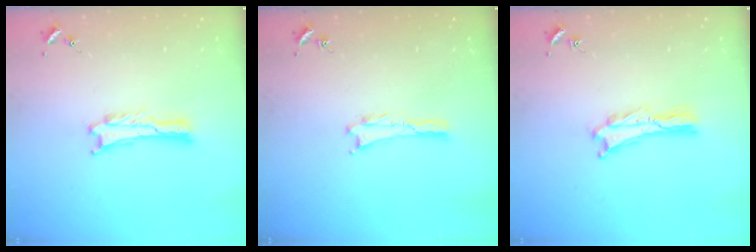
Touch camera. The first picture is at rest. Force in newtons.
{"total": 0.0}
{"total": 0.7, "press": 0.7, "slide": 0.2}